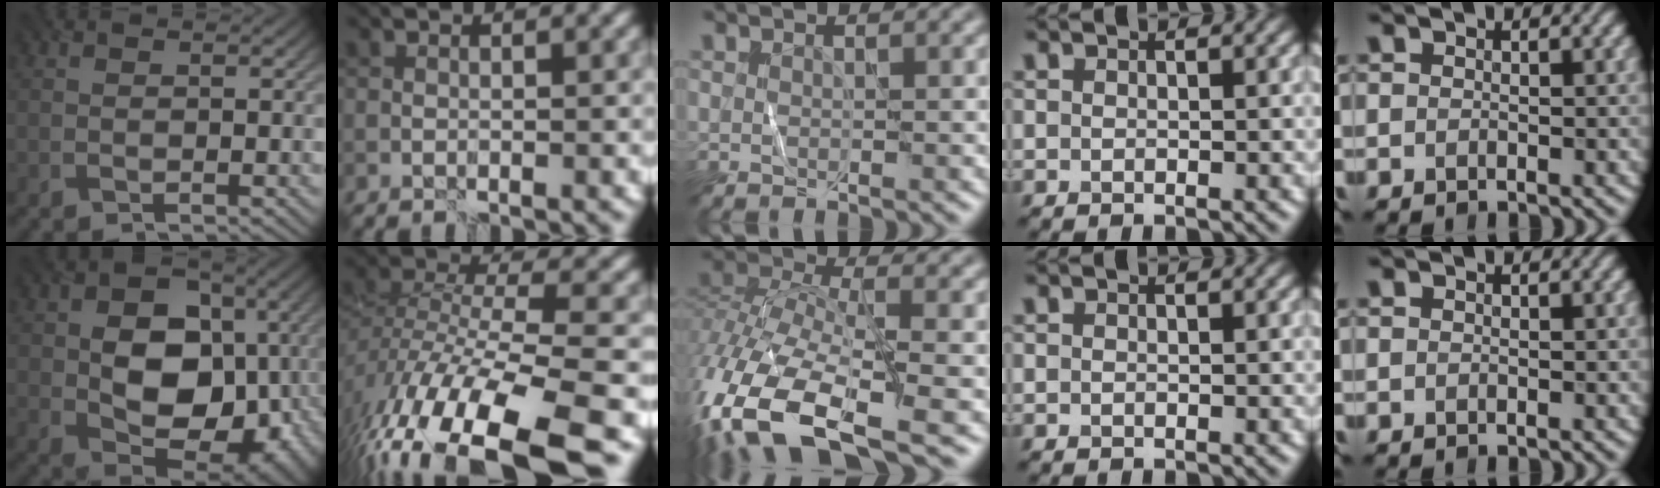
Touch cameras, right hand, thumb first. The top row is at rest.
{"thumb": {"total": 14.3, "force": [-0.6, 10.6, 9.6], "torque": [-0.136, -0.013, -0.002]}, "index": {"total": 15.4, "force": [-10.3, 5.4, 10.1], "torque": [-0.224, -0.024, -0.164]}, "middle": {"total": 14.9, "force": [-8.1, 6.7, 10.6], "torque": [-0.258, -0.030, -0.139]}}